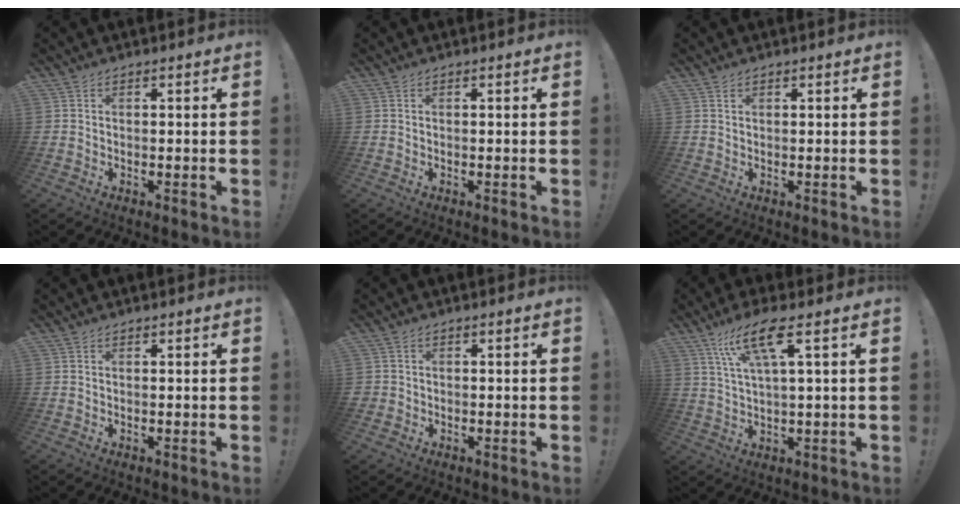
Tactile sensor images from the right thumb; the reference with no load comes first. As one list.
[{"total": 0.0}, {"total": 1.3, "force": [1.1, 0.6, 0.5], "torque": [0.006, -0.006, 0.017]}, {"total": 0.0}, {"total": 1.3, "force": [-0.3, 1.2, 0.2], "torque": [-0.003, 0.003, -0.006]}, {"total": 10.5, "force": [4.7, 1.4, 9.3], "torque": [-0.182, 0.000, 0.080]}]